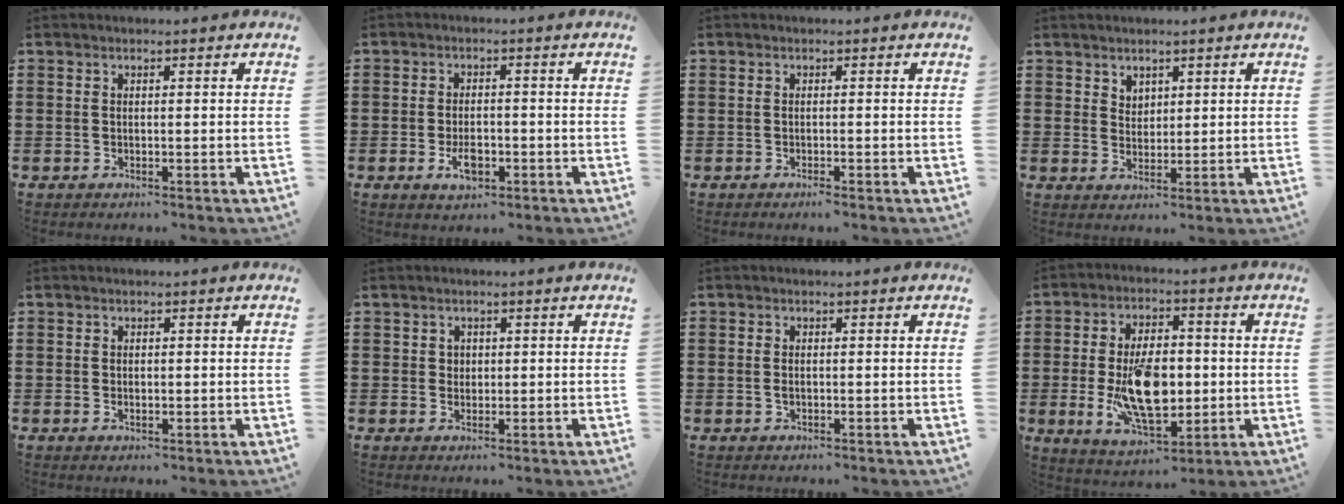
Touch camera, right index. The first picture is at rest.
{"total": 4.0, "force": [-1.4, 2.0, 3.2], "torque": [-0.054, -0.003, -0.026]}
{"total": 0.5, "force": [-0.4, 0.0, 0.4], "torque": [-0.009, -0.003, -0.008]}
{"total": 2.6, "force": [2.0, 1.6, 0.1], "torque": [-0.009, 0.007, 0.039]}
{"total": 0.8, "force": [0.1, 0.6, 0.5], "torque": [-0.011, 0.005, 0.001]}
{"total": 1.4, "force": [0.5, 1.3, 0.3], "torque": [-0.010, 0.007, 0.009]}
{"total": 1.0, "force": [-0.1, 0.6, 0.8], "torque": [-0.018, 0.002, -0.002]}
{"total": 13.2, "force": [-1.5, 7.0, 11.1], "torque": [-0.214, -0.009, -0.026]}